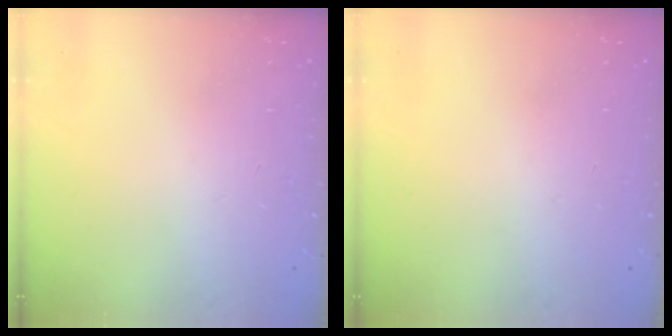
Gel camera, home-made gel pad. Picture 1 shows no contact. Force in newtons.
{"total": 0.0}